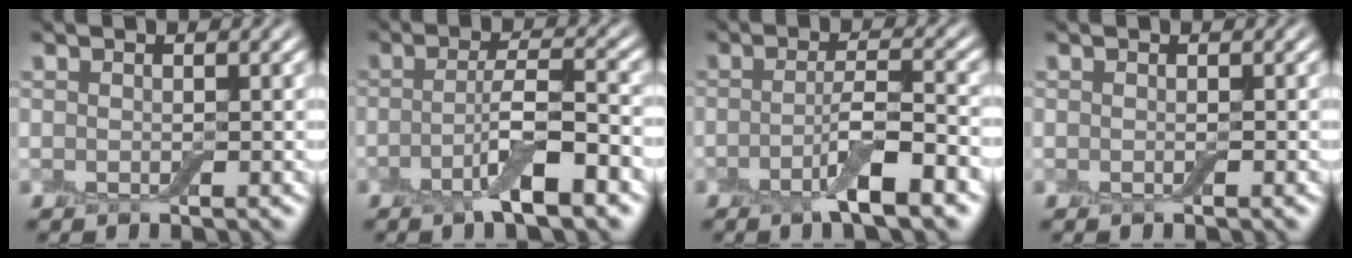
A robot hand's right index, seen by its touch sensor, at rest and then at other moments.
{"total": 4.9, "force": [-2.4, 0.8, 4.2], "torque": [-0.071, 0.005, -0.048]}
{"total": 4.3, "force": [-2.2, 0.7, 3.6], "torque": [-0.063, 0.005, -0.045]}
{"total": 0.0}